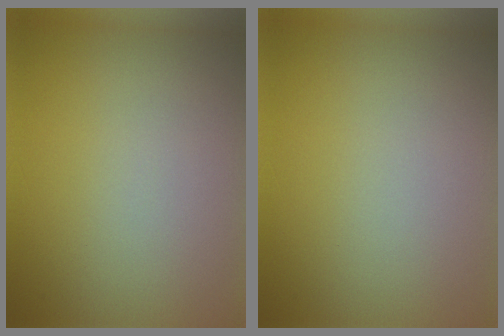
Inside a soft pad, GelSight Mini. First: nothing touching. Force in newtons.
{"total": 0.0}